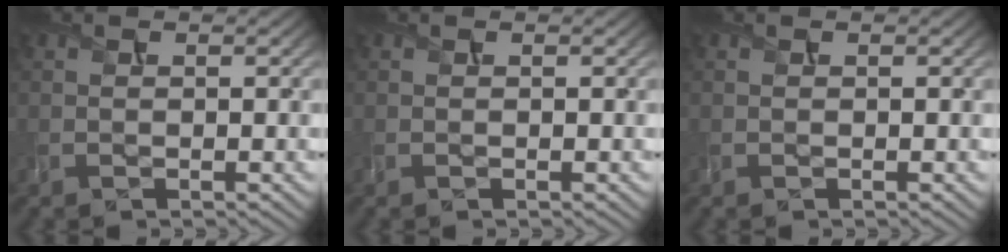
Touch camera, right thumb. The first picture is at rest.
{"total": 0.0}
{"total": 0.0}